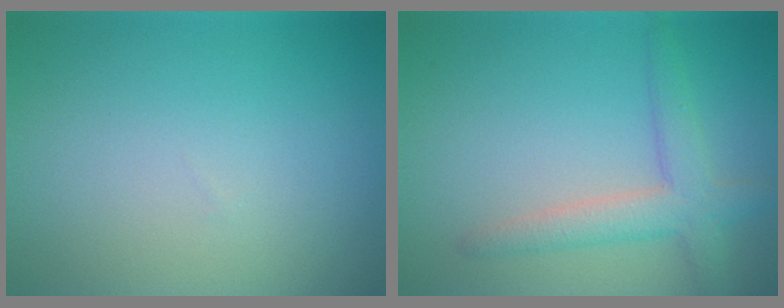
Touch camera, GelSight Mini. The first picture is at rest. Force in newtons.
{"total": 3.5, "press": 3.5, "slide": 0.2}